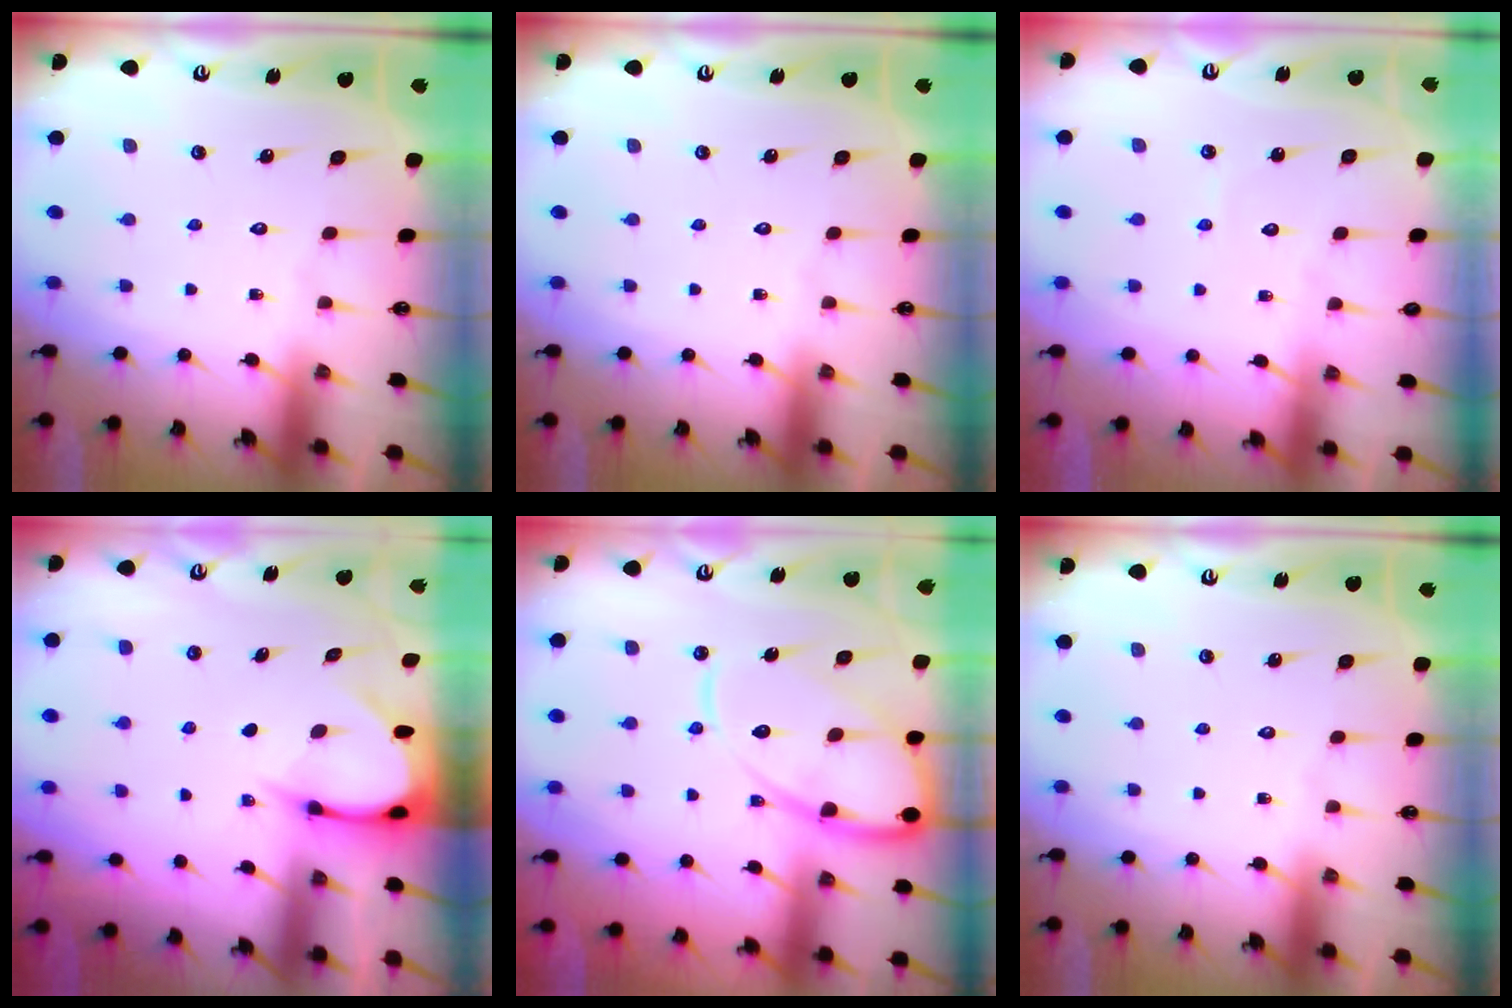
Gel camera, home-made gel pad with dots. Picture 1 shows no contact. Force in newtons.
{"total": 0.0}
{"total": 2.7, "press": 2.7, "slide": 0.3}
{"total": 3.7, "press": 3.7, "slide": 0.3}
{"total": 13.7, "press": 13.6, "slide": 1.2}
{"total": 0.0}